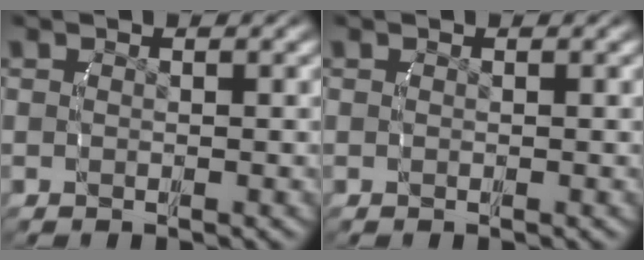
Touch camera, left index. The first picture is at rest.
{"total": 0.0}